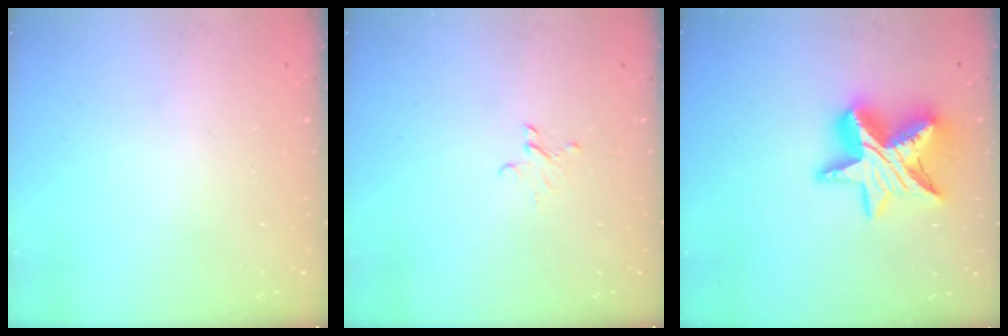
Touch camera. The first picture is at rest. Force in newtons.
{"total": 2.6, "press": 2.6, "slide": 0.2}
{"total": 16.5, "press": 16.4, "slide": 1.2}